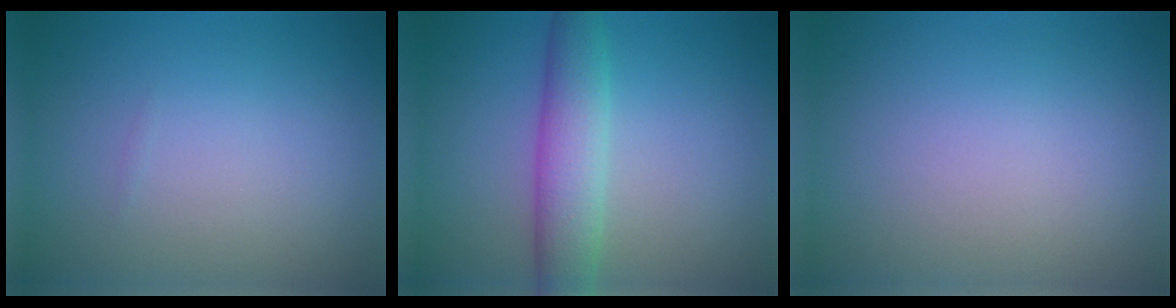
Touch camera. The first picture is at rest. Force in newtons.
{"total": 4.4, "press": 4.4, "slide": 0.1}
{"total": 0.0}